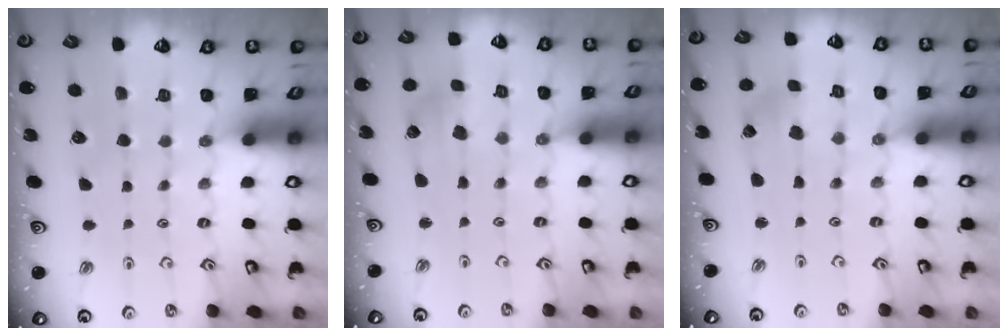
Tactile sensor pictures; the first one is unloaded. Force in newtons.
{"total": 2.6, "press": 2.6, "slide": 0.5}
{"total": 0.0}